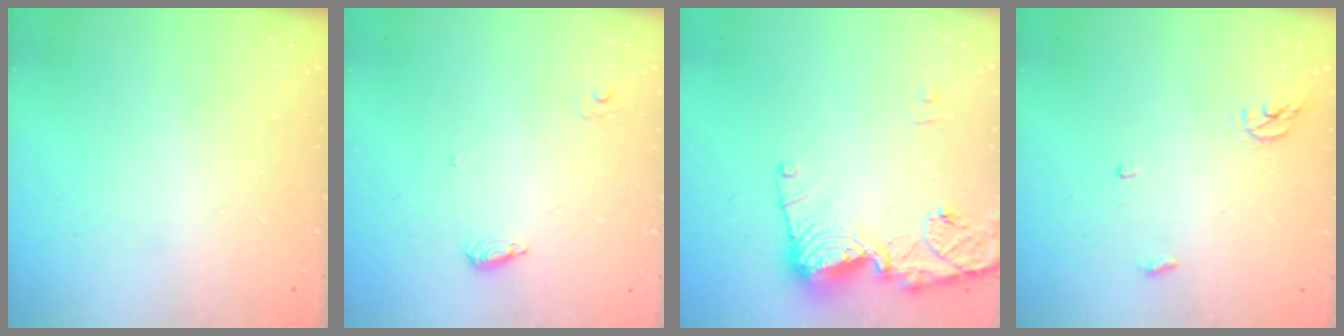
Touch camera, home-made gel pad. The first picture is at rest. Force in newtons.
{"total": 7.0, "press": 7.0, "slide": 0.5}
{"total": 14.4, "press": 14.4, "slide": 1.4}
{"total": 3.5, "press": 3.5, "slide": 0.2}